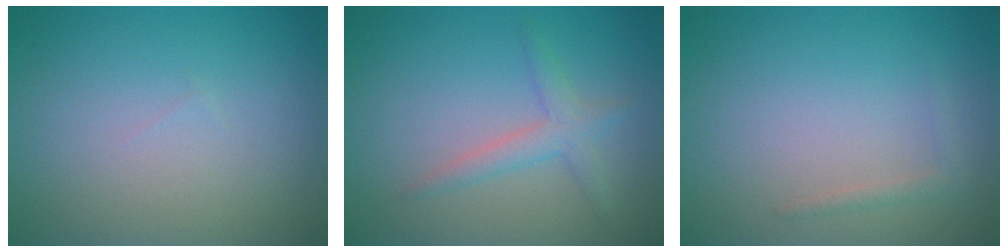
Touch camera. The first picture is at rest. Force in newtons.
{"total": 2.1, "press": 2.1, "slide": 0.2}
{"total": 0.9, "press": 0.9, "slide": 0.1}